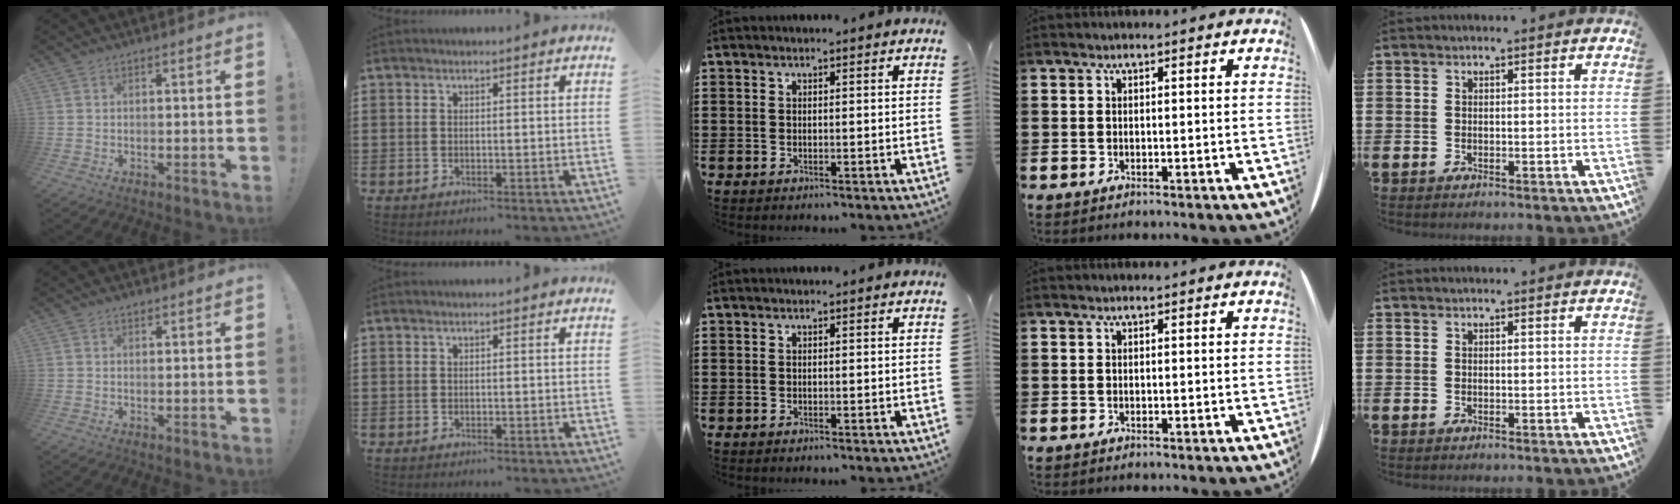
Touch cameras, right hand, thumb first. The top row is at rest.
{"thumb": {"total": 0.7, "force": [0.6, 0.2, 0.2], "torque": [0.000, -0.002, 0.011]}}